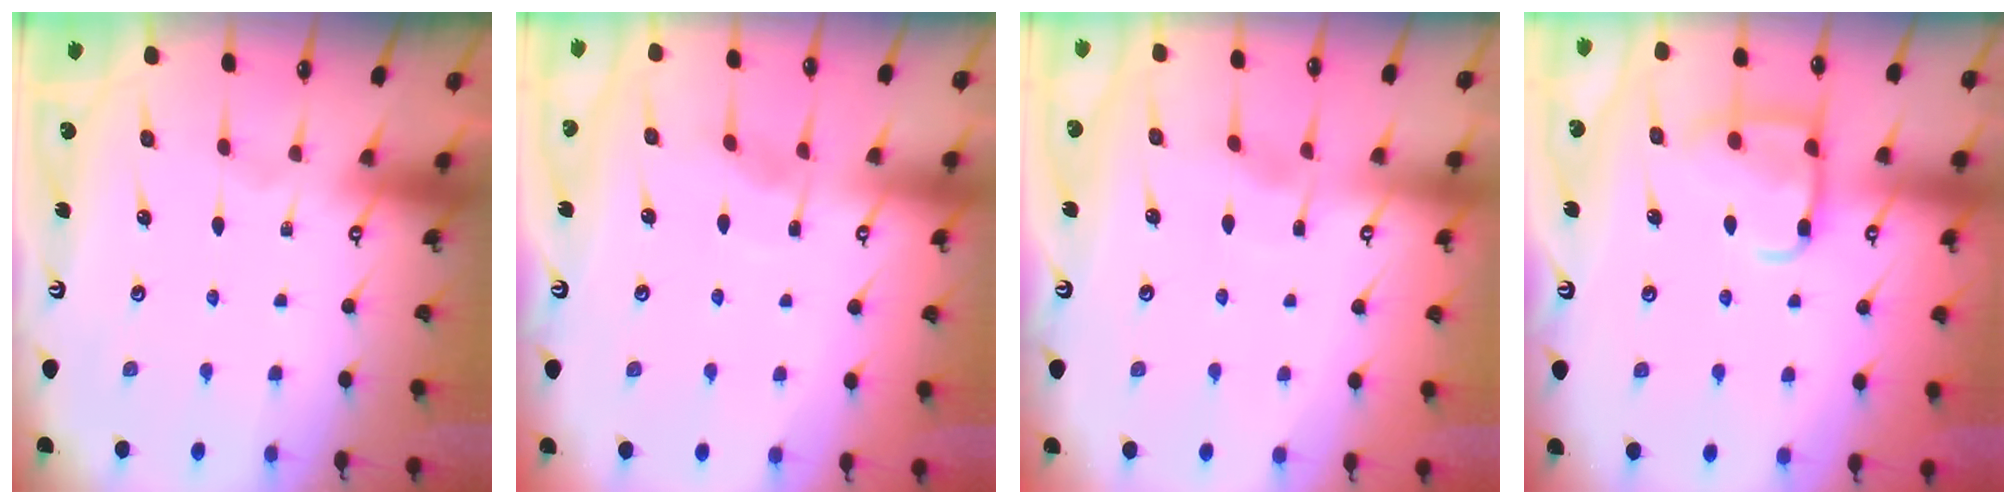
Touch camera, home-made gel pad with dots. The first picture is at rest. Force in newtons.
{"total": 3.7, "press": 3.7, "slide": 0.5}
{"total": 3.4, "press": 3.3, "slide": 0.4}
{"total": 12.4, "press": 12.4, "slide": 1.1}